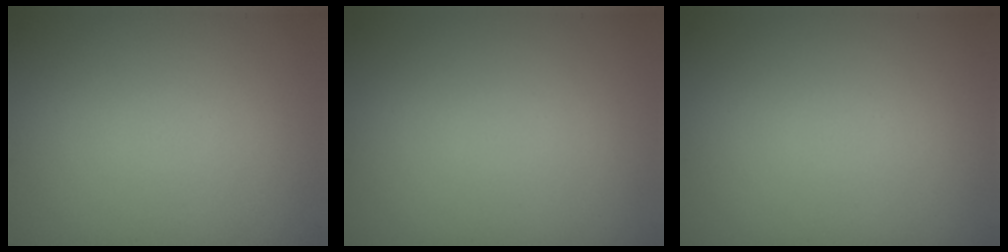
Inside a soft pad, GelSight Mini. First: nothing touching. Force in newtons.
{"total": 0.0}
{"total": 0.0}